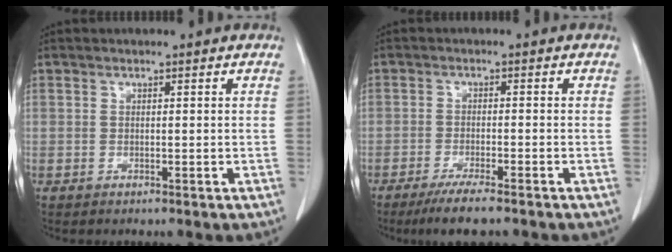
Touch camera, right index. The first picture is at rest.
{"total": 6.1, "force": [-4.7, 0.2, 3.9], "torque": [-0.065, -0.015, -0.074]}